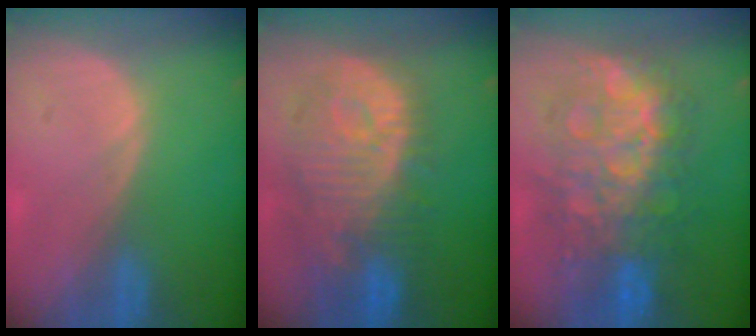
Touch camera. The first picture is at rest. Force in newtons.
{"total": 12.1, "press": 11.0, "slide": 5.0}
{"total": 12.2, "press": 12.2, "slide": 1.3}